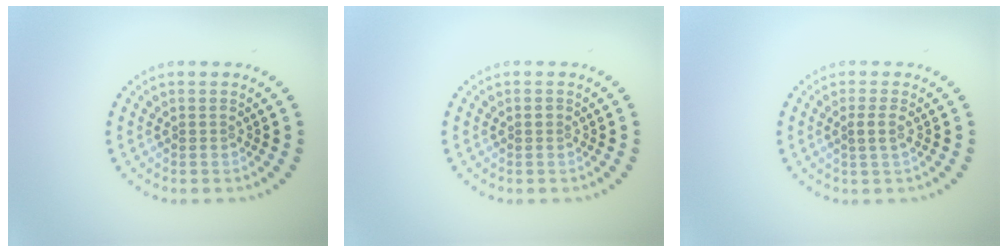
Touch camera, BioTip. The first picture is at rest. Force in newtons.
{"total": 0.5, "press": 0.4, "slide": 0.3}
{"total": 1.2, "press": 0.9, "slide": 0.7}